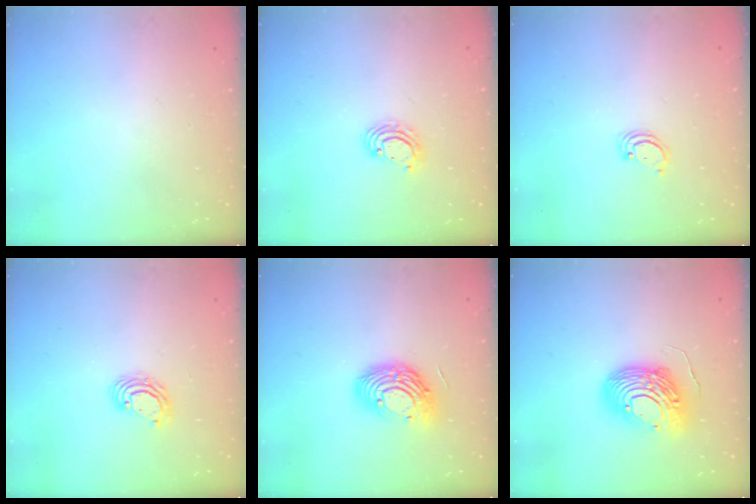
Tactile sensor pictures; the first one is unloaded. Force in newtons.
{"total": 4.6, "press": 4.6, "slide": 0.2}
{"total": 1.7, "press": 1.7, "slide": 0.1}
{"total": 5.7, "press": 5.7, "slide": 0.2}
{"total": 13.0, "press": 12.9, "slide": 1.0}
{"total": 14.4, "press": 14.4, "slide": 1.1}